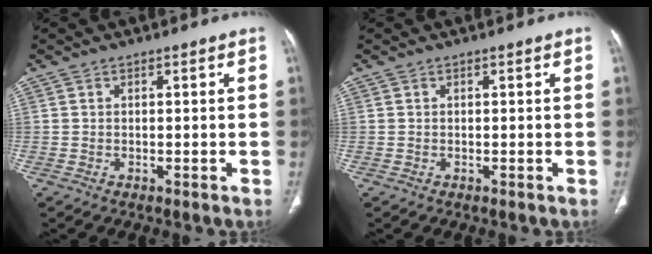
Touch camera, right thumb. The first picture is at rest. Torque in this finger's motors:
{"motor_torque": [0.05, 0.06, 0.19, 0.19, 0.00]}